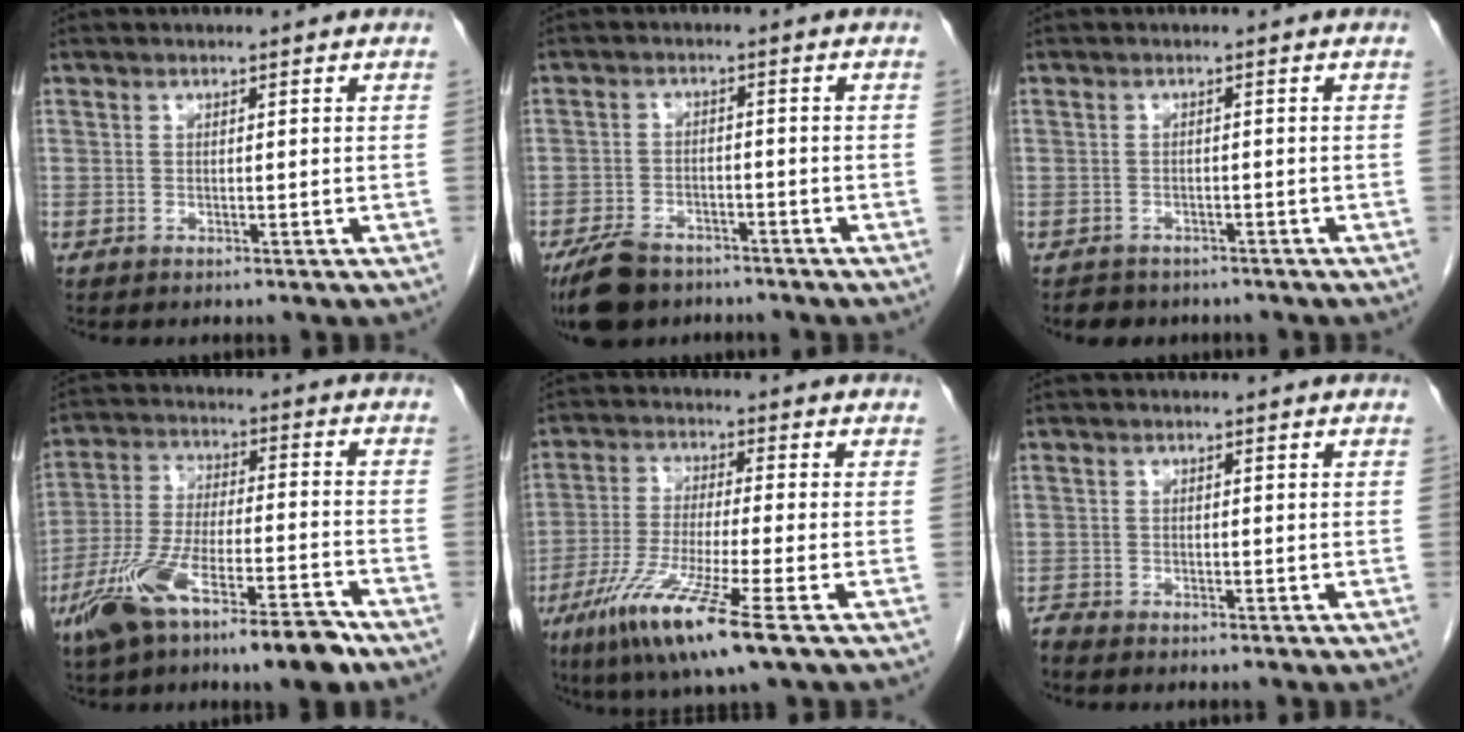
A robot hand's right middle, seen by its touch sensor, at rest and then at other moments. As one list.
[{"total": 7.6, "force": [-5.9, 3.5, 3.3], "torque": [-0.068, -0.008, -0.101]}, {"total": 4.3, "force": [-3.6, 2.2, 0.9], "torque": [-0.020, 0.001, -0.042]}, {"total": 14.8, "force": [-9.6, 2.6, 11.0], "torque": [-0.212, -0.017, -0.167]}, {"total": 12.4, "force": [-6.5, -0.2, 10.5], "torque": [-0.214, -0.036, -0.117]}, {"total": 1.2, "force": [-1.2, 0.0, 0.0], "torque": [-0.008, -0.005, -0.024]}]